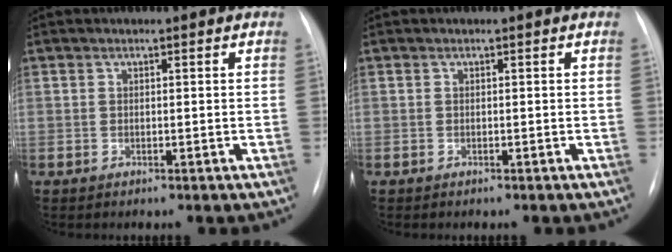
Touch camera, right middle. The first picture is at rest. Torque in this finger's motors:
{"motor_torque": [-0.55, -0.09, 0.07, 0.01]}